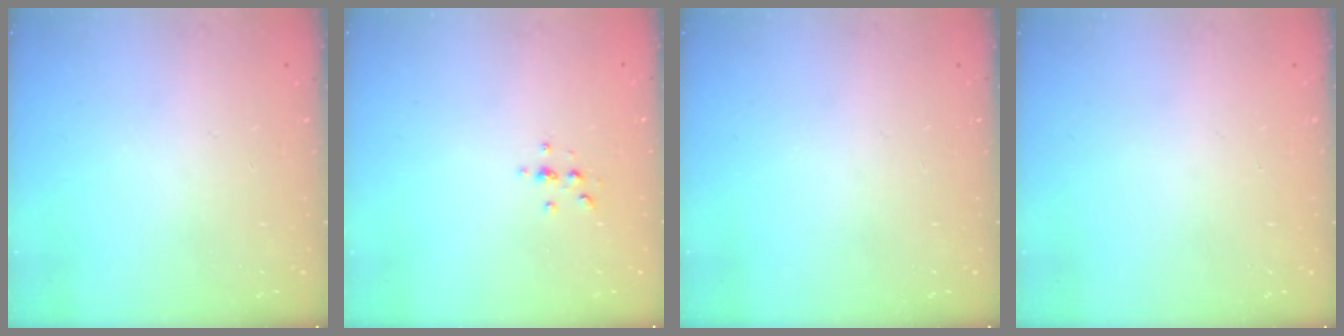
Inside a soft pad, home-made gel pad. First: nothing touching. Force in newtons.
{"total": 2.3, "press": 2.2, "slide": 0.2}
{"total": 0.0}
{"total": 0.0}